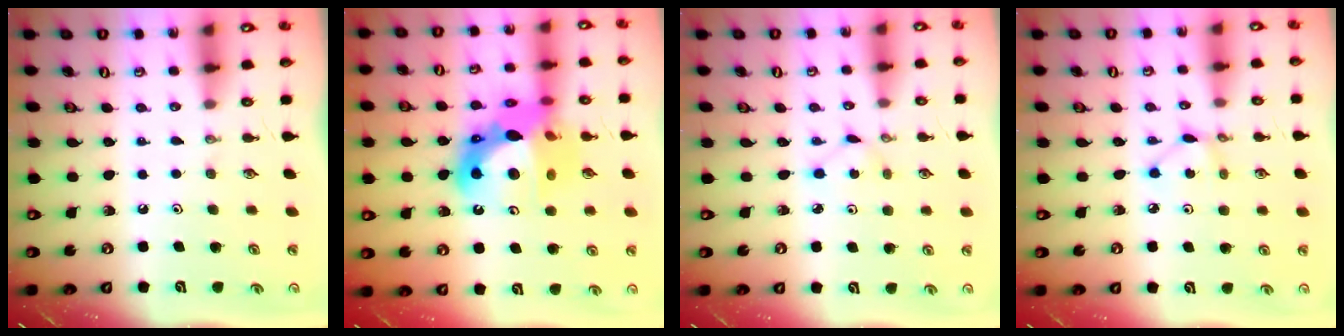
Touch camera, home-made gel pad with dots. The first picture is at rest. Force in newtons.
{"total": 19.3, "press": 19.2, "slide": 1.8}
{"total": 2.0, "press": 2.0, "slide": 0.2}
{"total": 3.8, "press": 3.8, "slide": 0.3}